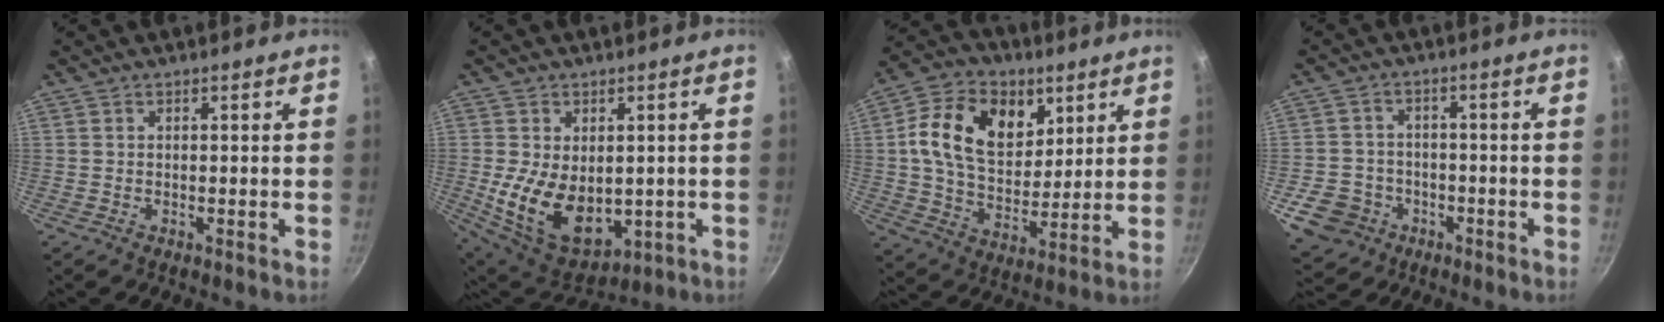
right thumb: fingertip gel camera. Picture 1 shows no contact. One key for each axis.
{"total": 15.0, "fx": -1.1, "fy": 9.8, "fz": 11.3, "tx": -0.175, "ty": -0.021, "tz": 0.012}
{"total": 17.7, "fx": 6.0, "fy": 12.4, "fz": 11.2, "tx": -0.166, "ty": -0.019, "tz": 0.096}
{"total": 9.3, "fx": -4.1, "fy": 7.6, "fz": 3.4, "tx": -0.044, "ty": 0.031, "tz": -0.060}